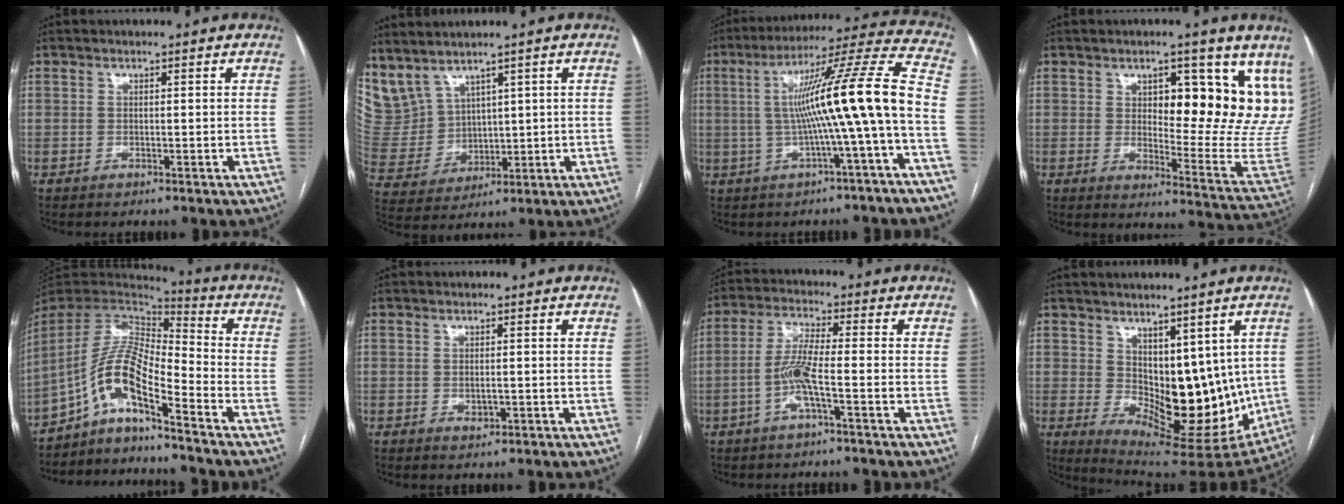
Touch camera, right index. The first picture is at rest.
{"total": 9.3, "force": [7.6, 4.4, 3.1], "torque": [-0.090, 0.010, 0.185]}
{"total": 16.1, "force": [-1.7, -1.2, 15.9], "torque": [-0.242, 0.025, -0.030]}
{"total": 16.4, "force": [8.7, 5.3, 12.8], "torque": [-0.154, -0.020, 0.113]}
{"total": 10.5, "force": [-6.6, 1.5, 8.0], "torque": [-0.161, 0.021, -0.124]}
{"total": 1.4, "force": [-0.3, 0.9, 1.1], "torque": [-0.017, -0.002, 0.001]}
{"total": 6.3, "force": [-2.1, 0.3, 5.9], "torque": [-0.125, 0.007, -0.043]}
{"total": 14.8, "force": [1.3, 8.0, 12.3], "torque": [-0.167, -0.014, 0.047]}